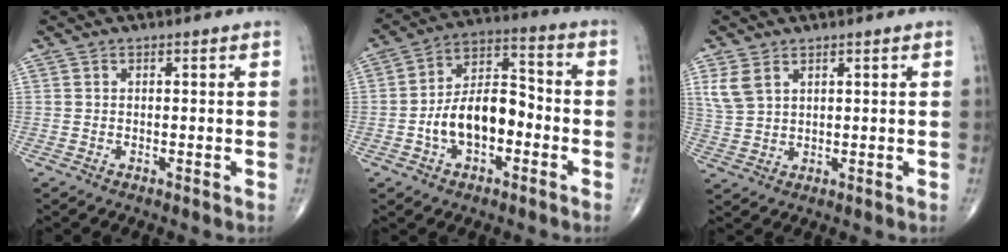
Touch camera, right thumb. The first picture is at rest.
{"total": 12.5, "force": [-3.3, 7.2, 9.6], "torque": [-0.151, 0.045, -0.065]}
{"total": 4.7, "force": [2.4, 2.9, 2.8], "torque": [-0.058, -0.004, 0.060]}